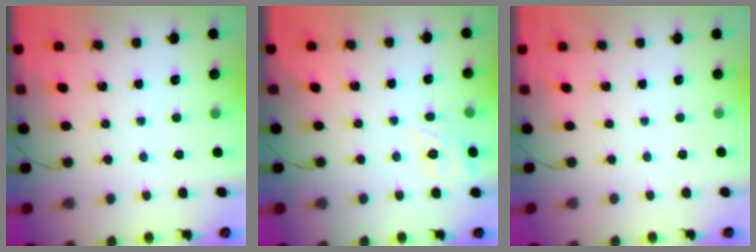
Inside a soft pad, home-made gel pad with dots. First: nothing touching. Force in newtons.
{"total": 2.8, "press": 2.2, "slide": 1.7}
{"total": 2.4, "press": 2.3, "slide": 0.5}